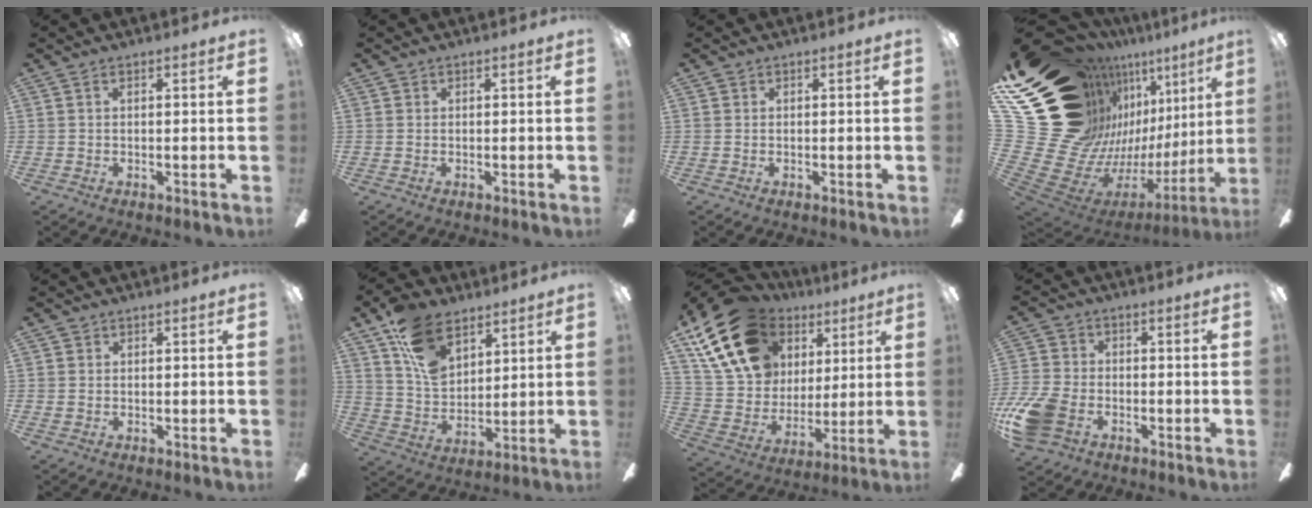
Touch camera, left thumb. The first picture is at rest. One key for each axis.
{"total": 0.0}
{"total": 0.0}
{"total": 27.5, "fx": 11.0, "fy": 18.4, "fz": 17.1, "tx": -0.295, "ty": -0.149, "tz": 0.289}
{"total": 0.7, "fx": -0.1, "fy": 0.7, "fz": 0.1, "tx": -0.001, "ty": 0.004, "tz": -0.004}
{"total": 14.3, "fx": 8.6, "fy": 8.8, "fz": 7.2, "tx": -0.134, "ty": -0.026, "tz": 0.168}
{"total": 22.6, "fx": 11.6, "fy": 15.9, "fz": 11.3, "tx": -0.232, "ty": -0.041, "tz": 0.221}
{"total": 12.0, "fx": -4.9, "fy": 8.3, "fz": 7.1, "tx": -0.159, "ty": 0.026, "tz": -0.088}